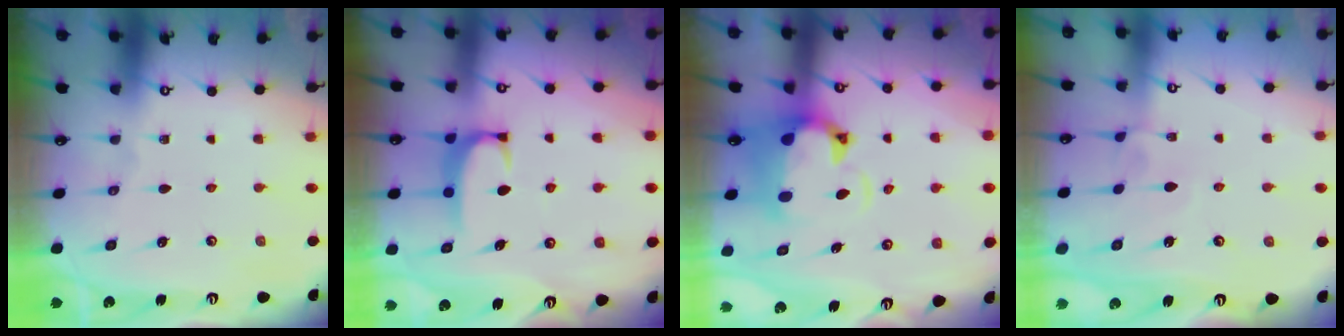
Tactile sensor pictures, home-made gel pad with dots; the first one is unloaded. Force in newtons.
{"total": 1.9, "press": 1.9, "slide": 0.6}
{"total": 3.4, "press": 3.0, "slide": 1.6}
{"total": 4.4, "press": 4.4, "slide": 0.2}